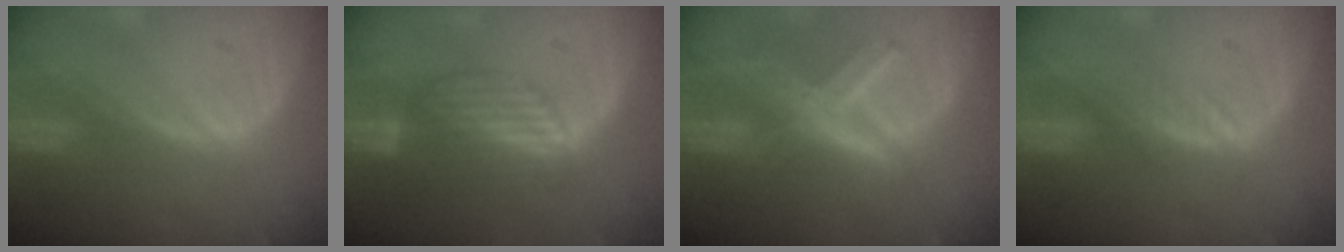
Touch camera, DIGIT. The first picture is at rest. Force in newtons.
{"total": 6.9, "press": 6.0, "slide": 3.5}
{"total": 7.9, "press": 6.8, "slide": 4.0}
{"total": 2.0, "press": 2.0, "slide": 0.2}